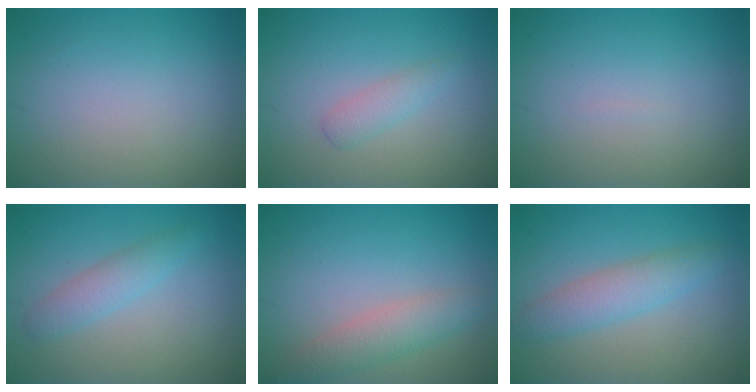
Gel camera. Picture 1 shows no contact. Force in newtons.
{"total": 1.5, "press": 1.5, "slide": 0.1}
{"total": 0.0}
{"total": 2.3, "press": 2.3, "slide": 0.0}
{"total": 2.9, "press": 2.9, "slide": 0.2}
{"total": 3.3, "press": 3.3, "slide": 0.1}